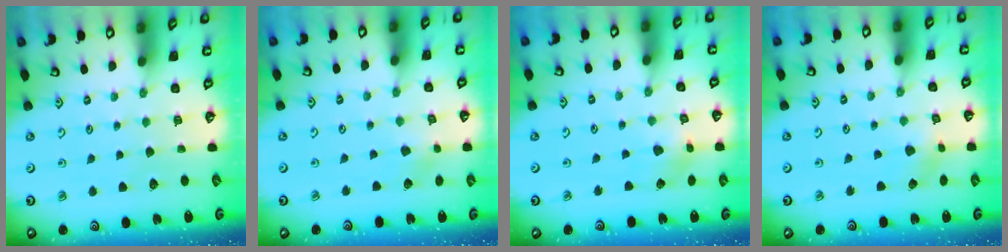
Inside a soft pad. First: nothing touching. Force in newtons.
{"total": 2.9, "press": 2.9, "slide": 0.4}
{"total": 4.1, "press": 4.1, "slide": 0.5}
{"total": 2.9, "press": 2.9, "slide": 0.3}